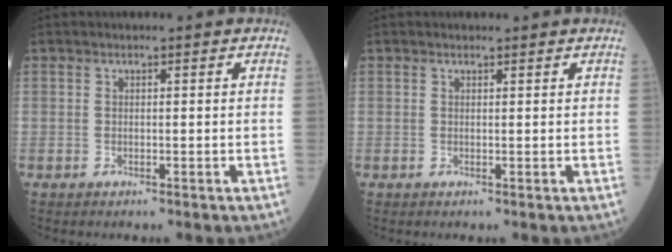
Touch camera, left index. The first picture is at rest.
{"total": 0.0}